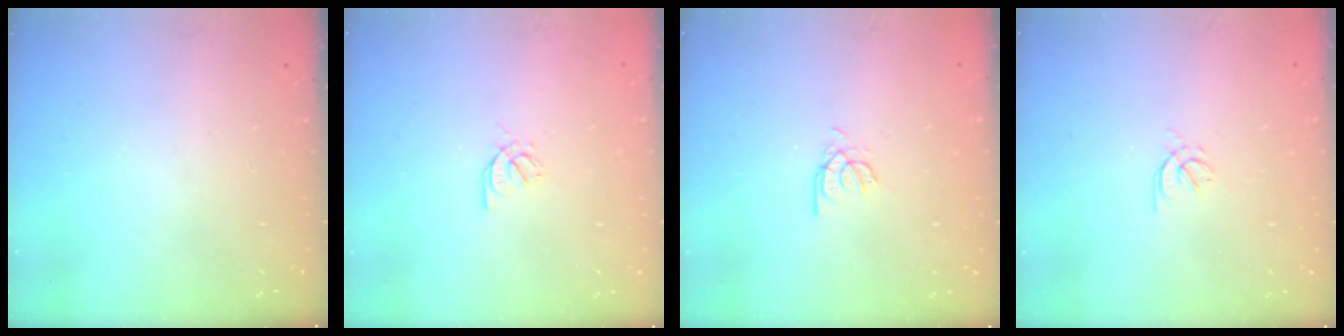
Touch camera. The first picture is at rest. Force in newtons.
{"total": 2.6, "press": 2.6, "slide": 0.4}
{"total": 2.7, "press": 2.7, "slide": 0.2}
{"total": 2.1, "press": 2.0, "slide": 0.6}